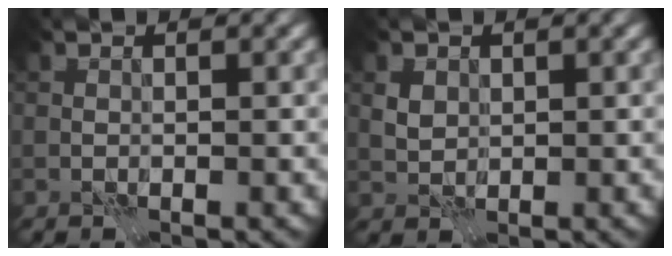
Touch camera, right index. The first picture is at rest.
{"total": 1.7, "force": [0.6, 1.4, 0.8], "torque": [-0.018, -0.001, 0.012]}